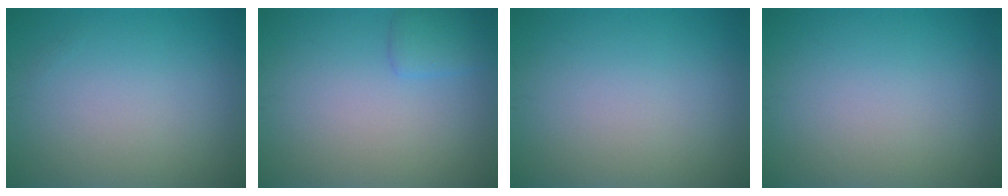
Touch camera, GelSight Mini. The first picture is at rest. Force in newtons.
{"total": 1.6, "press": 1.6, "slide": 0.1}
{"total": 0.0}
{"total": 0.0}